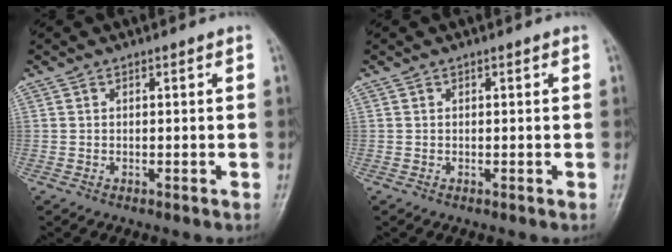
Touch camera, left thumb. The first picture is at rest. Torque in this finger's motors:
{"motor_torque": [0.37, -0.13, -0.07, -0.02, 0.02]}